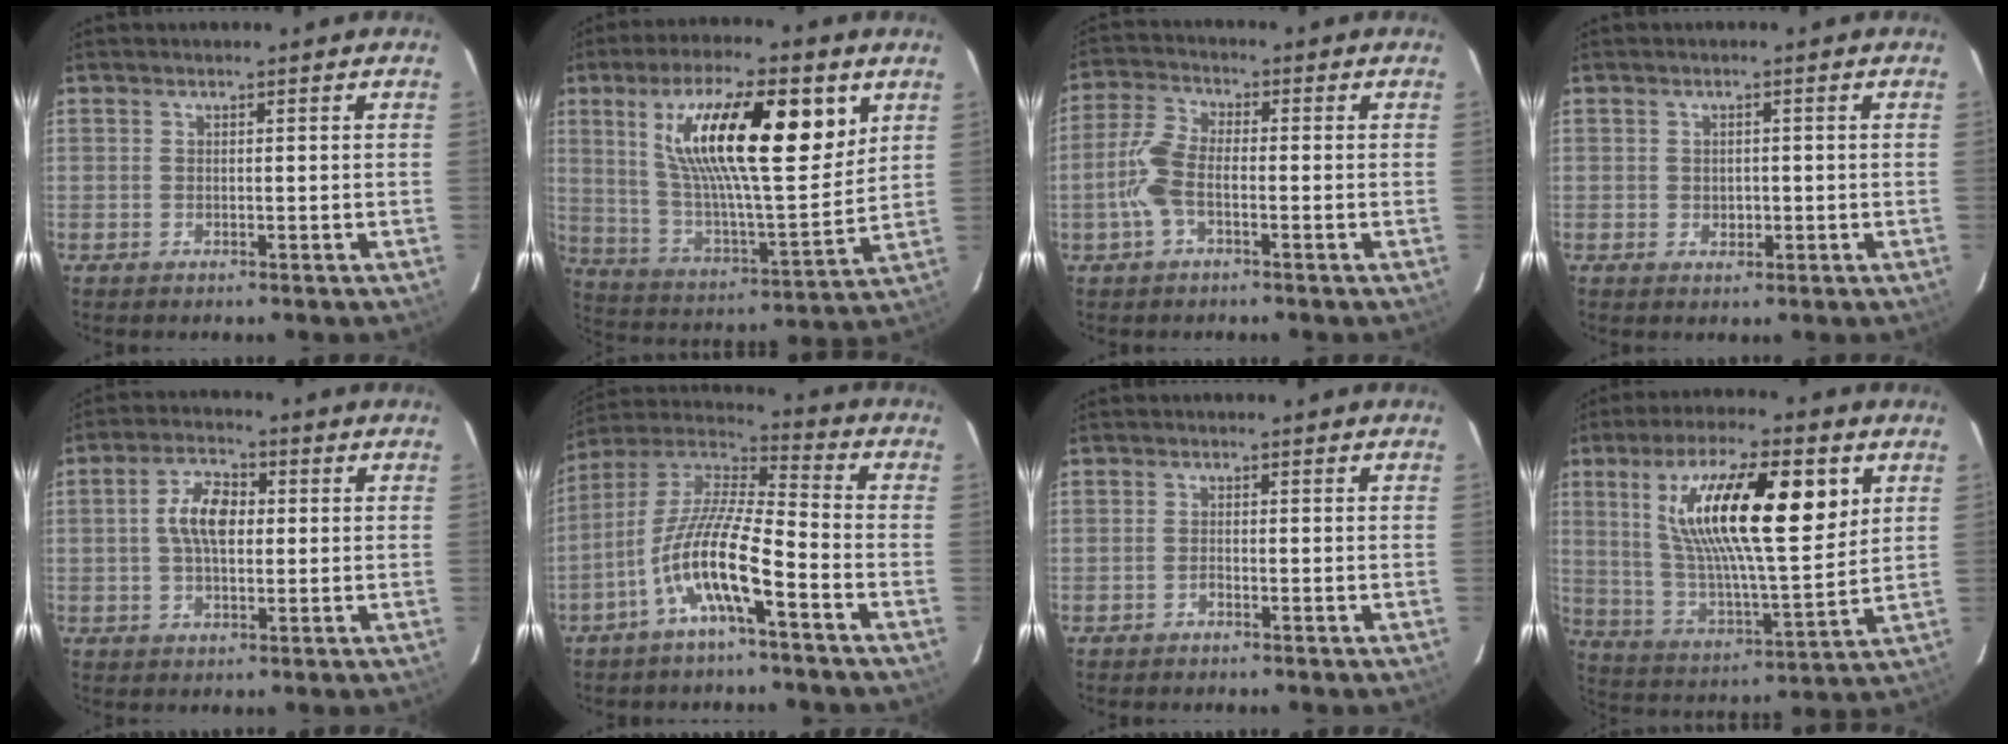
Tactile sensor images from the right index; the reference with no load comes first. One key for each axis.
{"total": 23.8, "fx": 9.6, "fy": 6.9, "fz": 20.7, "tx": -0.353, "ty": 0.011, "tz": 0.167}
{"total": 6.7, "fx": -2.1, "fy": 2.7, "fz": 5.8, "tx": -0.136, "ty": 0.009, "tz": -0.046}
{"total": 1.9, "fx": -0.2, "fy": 1.7, "fz": 0.9, "tx": -0.012, "ty": 0.002, "tz": -0.001}
{"total": 7.2, "fx": 0.6, "fy": 4.0, "fz": 6.0, "tx": -0.112, "ty": 0.017, "tz": 0.011}
{"total": 13.2, "fx": -6.1, "fy": 2.3, "fz": 11.5, "tx": -0.226, "ty": 0.001, "tz": -0.123}
{"total": 0.8, "fx": -0.7, "fy": 0.4, "fz": 0.3, "tx": -0.006, "ty": 0.002, "tz": -0.014}
{"total": 22.5, "fx": 8.0, "fy": 6.3, "fz": 20.0, "tx": -0.354, "ty": 0.011, "tz": 0.142}